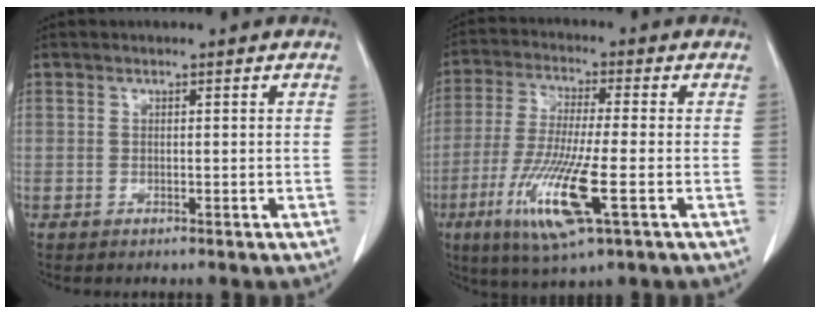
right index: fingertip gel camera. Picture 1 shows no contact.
{"total": 12.9, "force": [-4.5, 1.0, 12.0], "torque": [-0.247, -0.027, -0.081]}